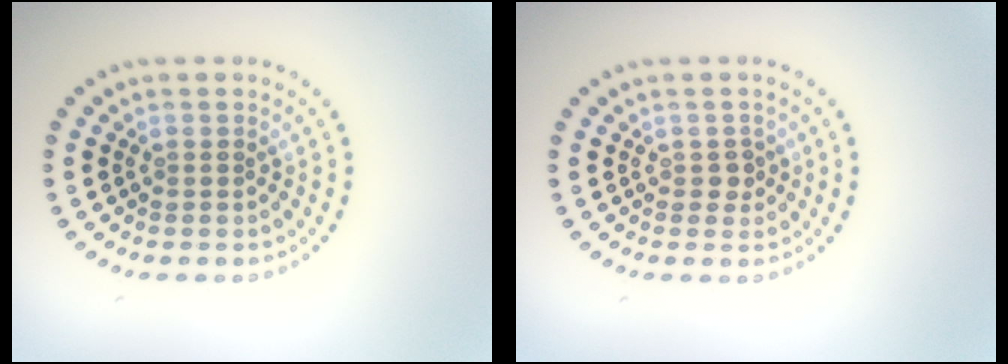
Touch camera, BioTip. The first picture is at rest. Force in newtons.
{"total": 1.1, "press": 1.0, "slide": 0.5}